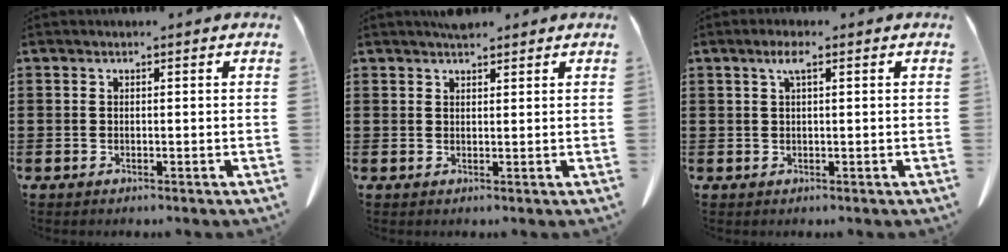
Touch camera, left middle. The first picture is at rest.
{"total": 2.0, "force": [1.8, 0.5, 0.8], "torque": [-0.020, 0.003, 0.033]}
{"total": 2.4, "force": [0.9, 0.6, 2.2], "torque": [-0.045, 0.007, 0.014]}